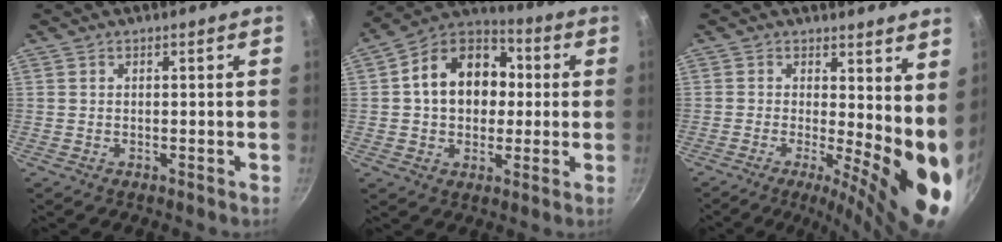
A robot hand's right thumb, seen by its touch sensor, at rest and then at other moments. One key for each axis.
{"total": 16.2, "fx": 1.6, "fy": 12.3, "fz": 10.3, "tx": -0.135, "ty": 0.030, "tz": 0.008}
{"total": 12.7, "fx": -0.1, "fy": 4.3, "fz": 12.0, "tx": -0.144, "ty": -0.024, "tz": 0.001}